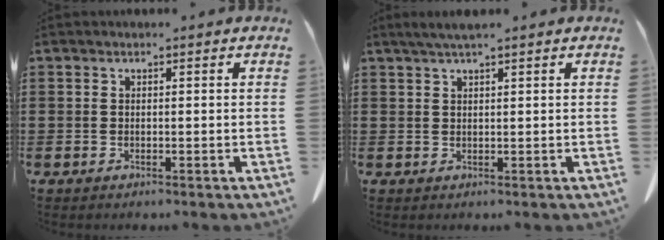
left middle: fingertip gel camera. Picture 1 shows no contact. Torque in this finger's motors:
{"motor_torque": [1.04, 0.73, 0.01, 0.03]}